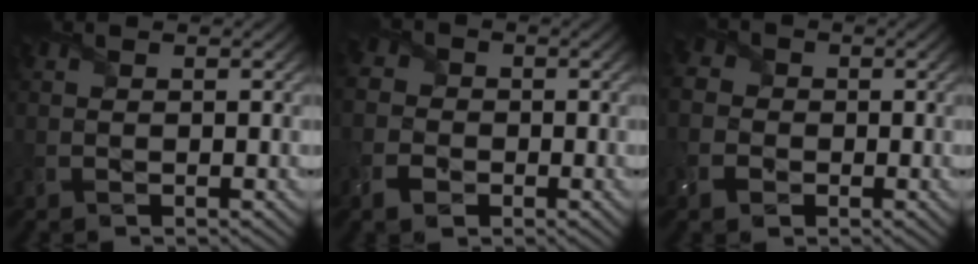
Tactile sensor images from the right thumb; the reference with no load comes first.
{"total": 4.1, "force": [-1.7, 3.4, 1.5], "torque": [-0.051, -0.004, -0.042]}
{"total": 4.8, "force": [-1.4, 4.2, 1.9], "torque": [-0.068, 0.001, -0.039]}